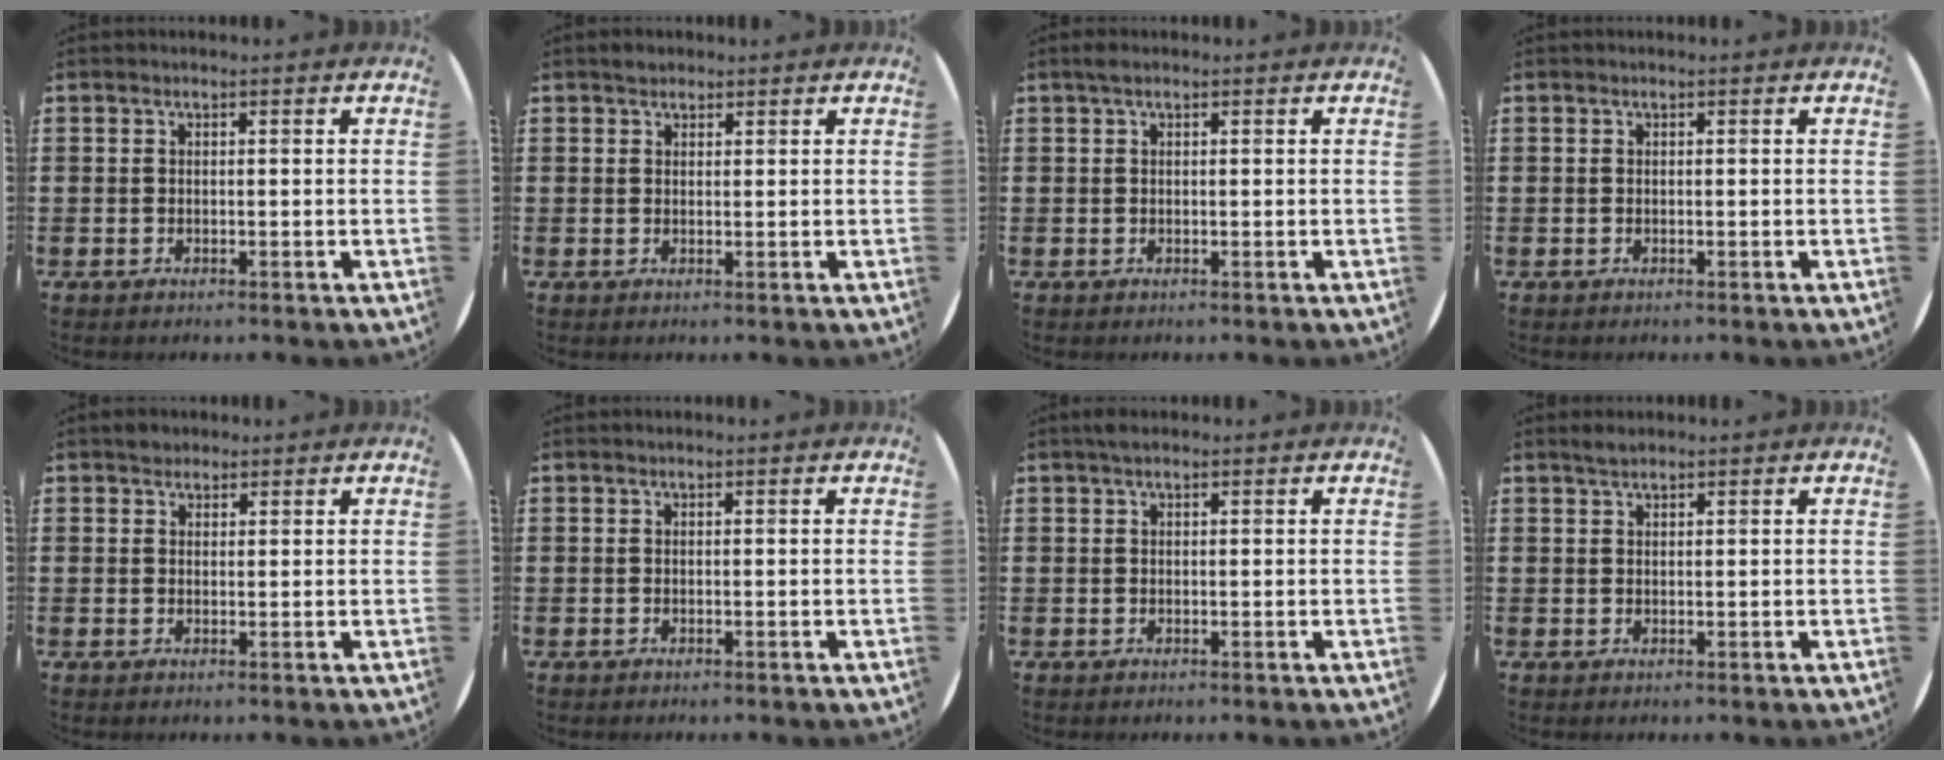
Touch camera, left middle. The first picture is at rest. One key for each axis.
{"total": 1.2, "fx": 1.1, "fy": 0.5, "fz": 0.0, "tx": -0.001, "ty": 0.004, "tz": 0.020}
{"total": 0.7, "fx": 0.4, "fy": 0.2, "fz": 0.5, "tx": -0.008, "ty": 0.006, "tz": 0.006}
{"total": 0.0}
{"total": 1.7, "fx": 1.5, "fy": 0.8, "fz": -0.1, "tx": 0.008, "ty": 0.003, "tz": 0.028}
{"total": 0.0}
{"total": 0.8, "fx": 0.6, "fy": 0.2, "fz": 0.4, "tx": -0.008, "ty": 0.003, "tz": 0.011}
{"total": 1.2, "fx": 1.1, "fy": 0.2, "fz": 0.3, "tx": -0.007, "ty": 0.004, "tz": 0.020}